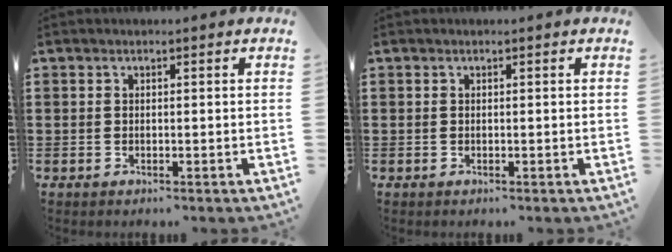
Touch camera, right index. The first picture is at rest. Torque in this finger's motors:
{"motor_torque": [-0.16, 0.16, 0.00, 0.00]}